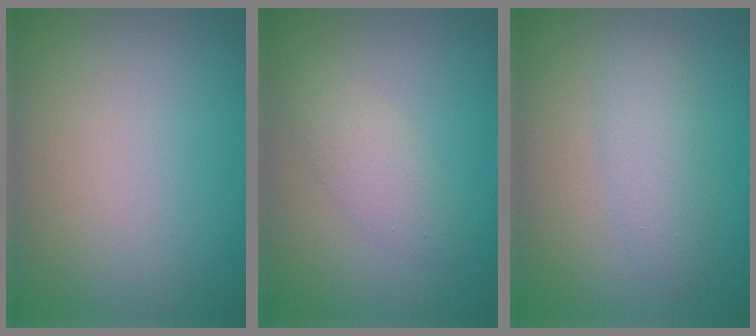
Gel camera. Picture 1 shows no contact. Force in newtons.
{"total": 2.2, "press": 2.2, "slide": 0.0}
{"total": 2.8, "press": 2.8, "slide": 0.1}